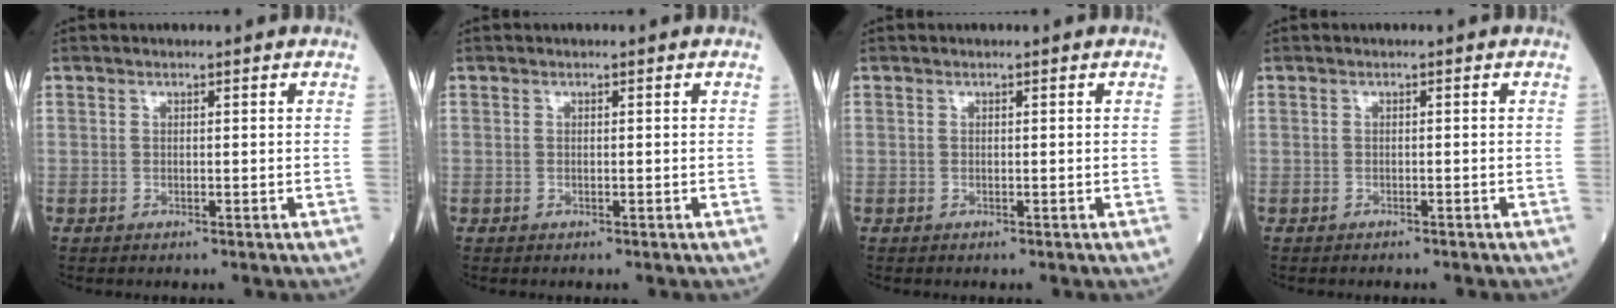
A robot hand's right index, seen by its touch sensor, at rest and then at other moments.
{"total": 0.0}
{"total": 0.0}
{"total": 1.4, "force": [-1.3, 0.4, 0.6], "torque": [-0.014, -0.002, -0.014]}